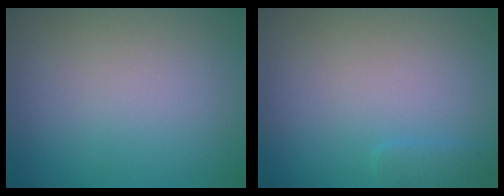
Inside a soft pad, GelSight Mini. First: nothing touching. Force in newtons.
{"total": 1.0, "press": 1.0, "slide": 0.1}